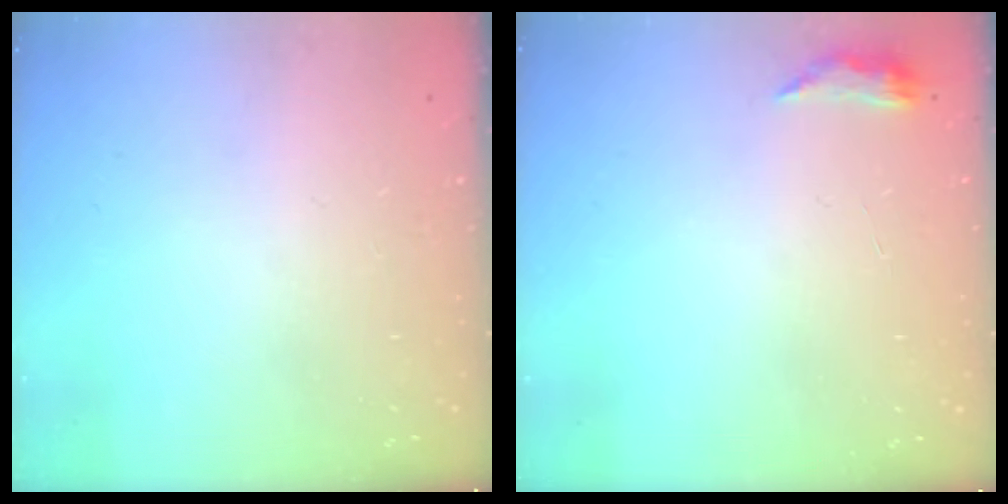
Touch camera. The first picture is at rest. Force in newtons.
{"total": 4.6, "press": 4.5, "slide": 0.8}